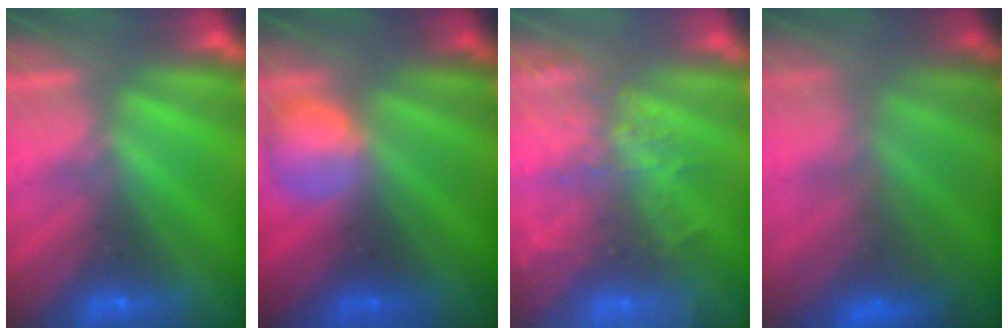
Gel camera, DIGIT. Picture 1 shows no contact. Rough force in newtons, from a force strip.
{"total": 2.4}
{"total": 9.6}
{"total": 3.8}